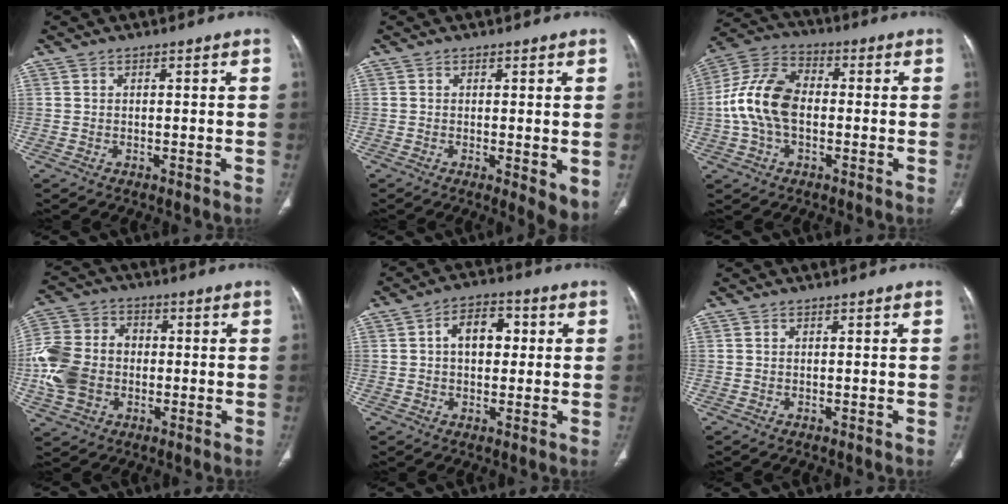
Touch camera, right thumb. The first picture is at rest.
{"total": 4.9, "force": [-0.5, 1.6, 4.6], "torque": [-0.064, -0.016, -0.007]}
{"total": 12.9, "force": [-0.9, 8.2, 9.9], "torque": [-0.198, 0.034, -0.023]}
{"total": 14.2, "force": [-1.8, 11.1, 8.6], "torque": [-0.168, 0.025, -0.039]}
{"total": 8.4, "force": [1.3, 5.6, 6.1], "torque": [-0.065, 0.019, 0.016]}
{"total": 0.0}